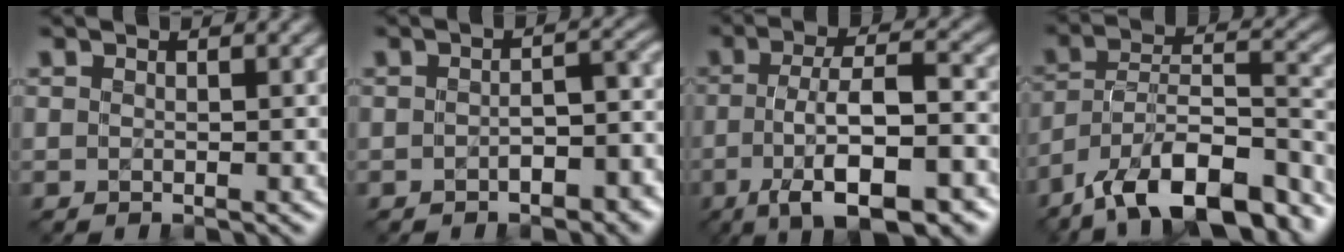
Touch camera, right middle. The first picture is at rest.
{"total": 4.5, "force": [-2.0, 2.0, 3.5], "torque": [-0.044, 0.005, -0.025]}
{"total": 10.0, "force": [-3.9, 3.3, 8.6], "torque": [-0.145, 0.001, -0.061]}
{"total": 14.3, "force": [-11.1, 4.9, 7.5], "torque": [-0.134, 0.004, -0.175]}